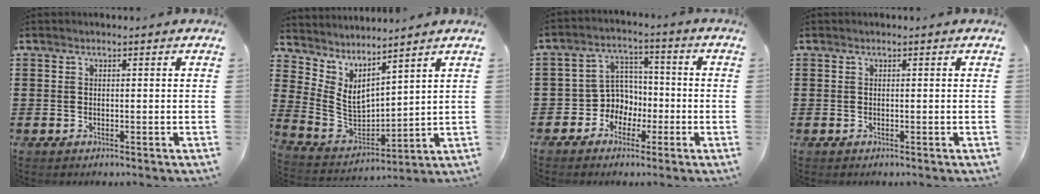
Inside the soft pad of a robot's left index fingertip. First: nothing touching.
{"total": 5.6, "force": [4.2, 2.7, 2.5], "torque": [-0.085, -0.038, 0.070]}
{"total": 5.9, "force": [-1.8, 5.4, 1.5], "torque": [-0.062, 0.001, -0.039]}
{"total": 0.0}